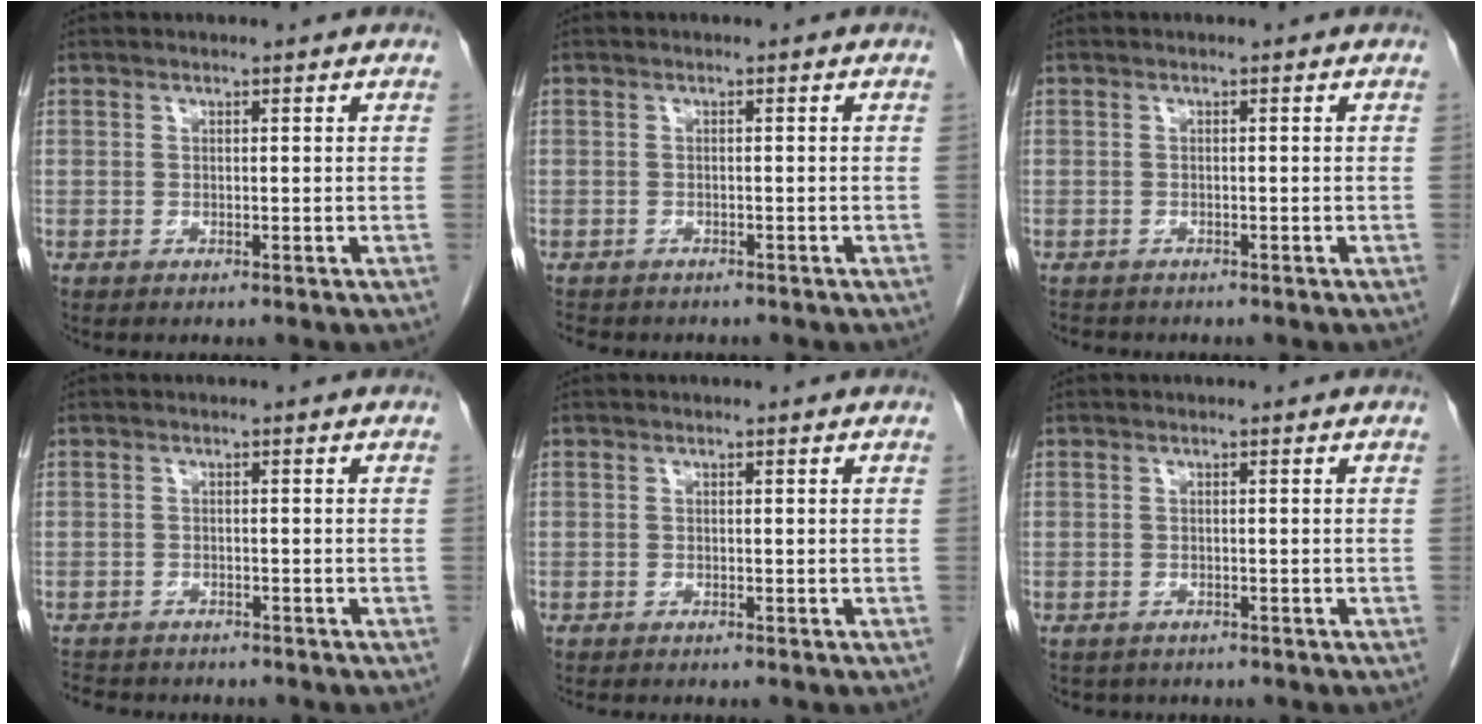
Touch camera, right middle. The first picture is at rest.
{"total": 4.6, "force": [-3.9, 2.0, 1.5], "torque": [-0.026, -0.005, -0.049]}
{"total": 2.1, "force": [-1.8, 0.9, 0.3], "torque": [-0.010, -0.004, -0.027]}
{"total": 5.9, "force": [-5.3, 2.2, 1.4], "torque": [-0.022, -0.004, -0.078]}
{"total": 1.5, "force": [-1.4, 0.3, 0.6], "torque": [-0.012, -0.004, -0.018]}
{"total": 2.4, "force": [-2.1, 1.2, 0.0], "torque": [-0.005, 0.000, -0.030]}